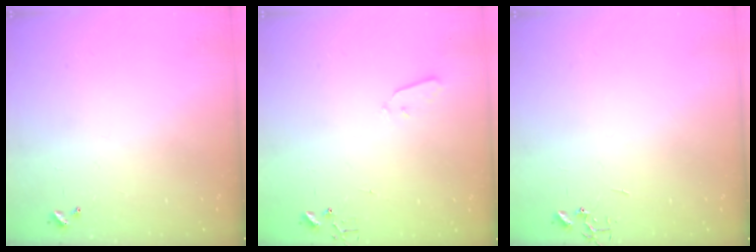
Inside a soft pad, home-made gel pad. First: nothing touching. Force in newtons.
{"total": 2.9, "press": 2.8, "slide": 0.8}
{"total": 0.0}